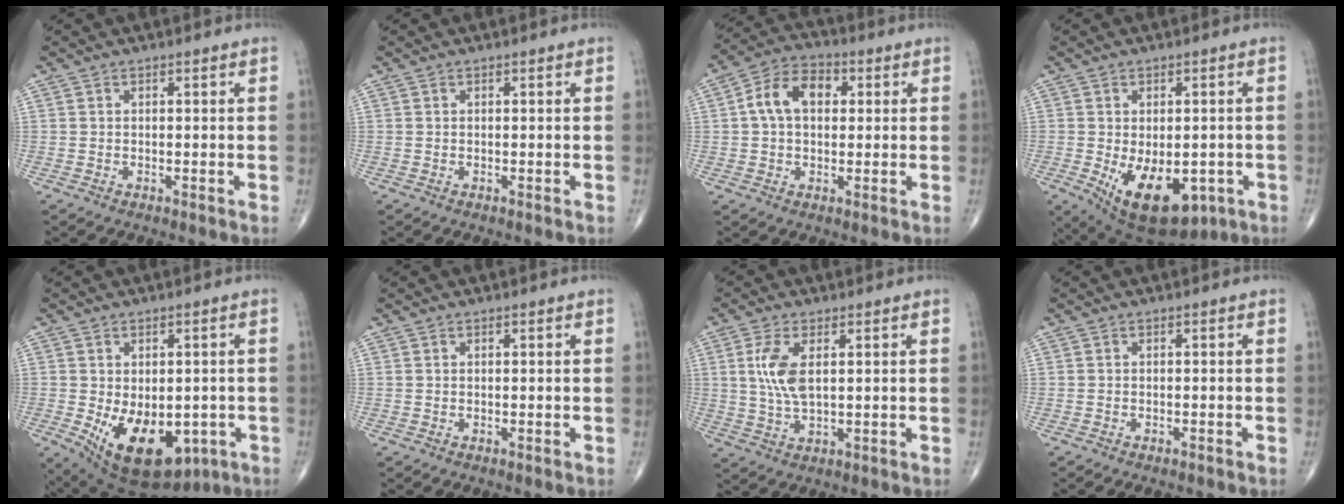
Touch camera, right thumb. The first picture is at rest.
{"total": 0.0}
{"total": 9.4, "force": [1.6, 6.3, 6.8], "torque": [-0.109, 0.023, 0.020]}
{"total": 14.9, "force": [-4.8, 8.4, 11.3], "torque": [-0.160, -0.010, -0.049]}
{"total": 16.2, "force": [-4.8, 9.9, 11.9], "torque": [-0.171, -0.011, -0.047]}
{"total": 0.0}
{"total": 7.0, "force": [1.5, 3.1, 6.1], "torque": [-0.137, -0.005, 0.035]}
{"total": 2.2, "force": [-1.9, 0.7, 0.9], "torque": [-0.014, 0.006, -0.021]}